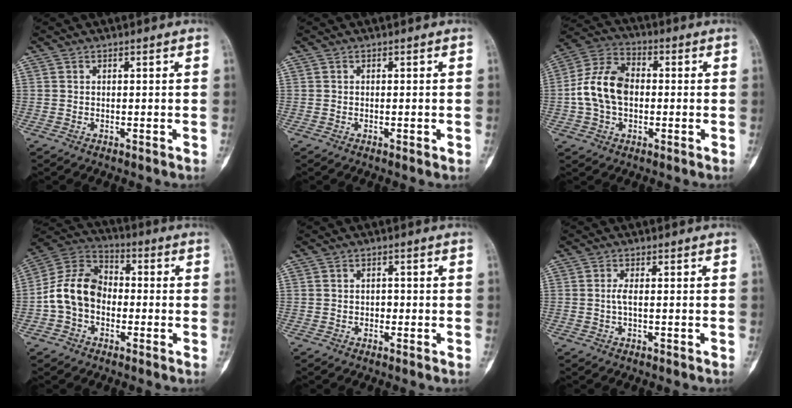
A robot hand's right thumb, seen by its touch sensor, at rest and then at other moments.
{"total": 0.9, "force": [-0.2, 0.4, 0.7], "torque": [-0.004, -0.001, -0.004]}
{"total": 12.2, "force": [-0.6, 8.5, 8.8], "torque": [-0.154, 0.031, -0.018]}
{"total": 12.4, "force": [-2.1, 9.4, 7.8], "torque": [-0.128, 0.039, -0.054]}
{"total": 1.4, "force": [-0.4, 1.2, 0.5], "torque": [0.004, 0.007, -0.010]}
{"total": 1.6, "force": [-0.2, 0.6, 1.5], "torque": [-0.029, 0.000, -0.007]}